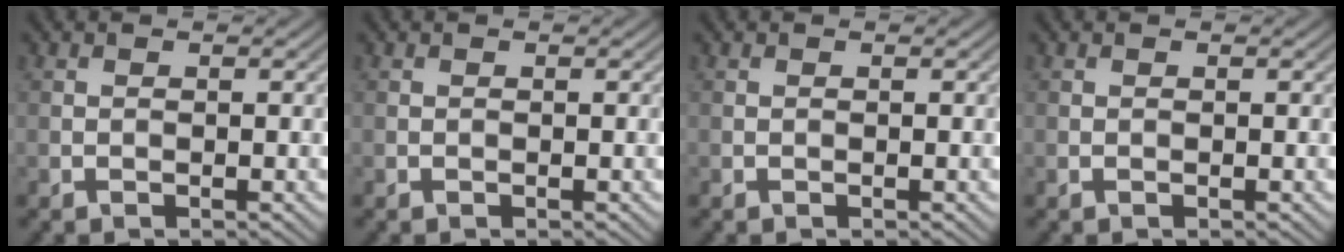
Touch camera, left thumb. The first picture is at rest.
{"total": 0.0}
{"total": 0.0}
{"total": 0.0}